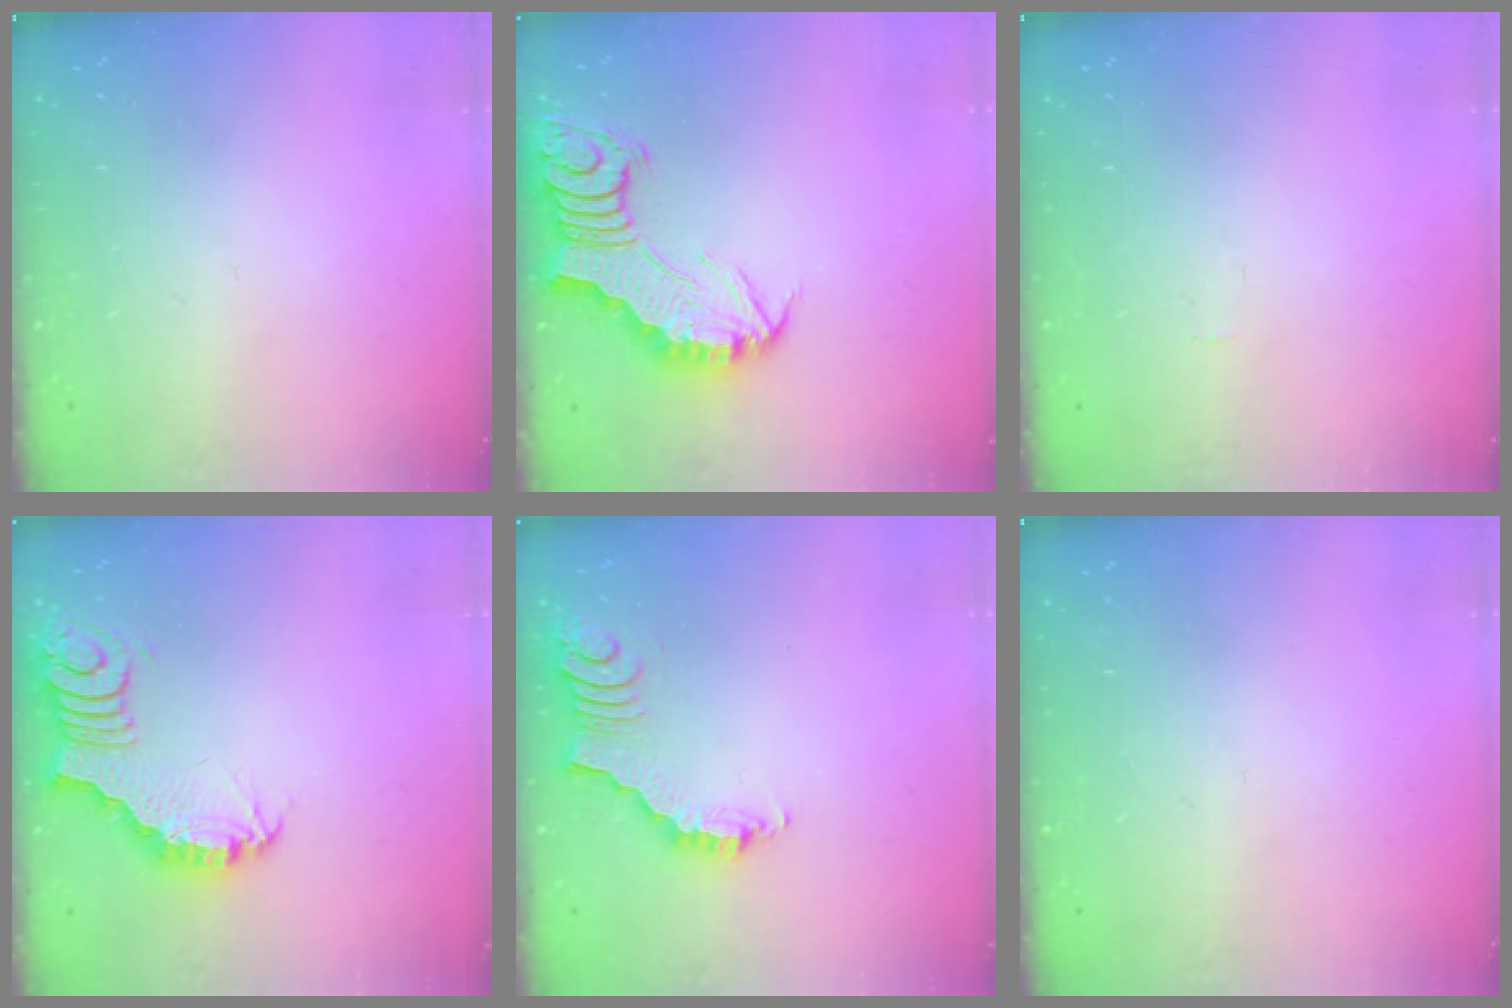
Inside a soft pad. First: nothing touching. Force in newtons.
{"total": 5.3, "press": 5.2, "slide": 0.6}
{"total": 1.0, "press": 1.0, "slide": 0.0}
{"total": 3.5, "press": 3.5, "slide": 0.6}
{"total": 3.5, "press": 3.4, "slide": 0.7}
{"total": 0.0}